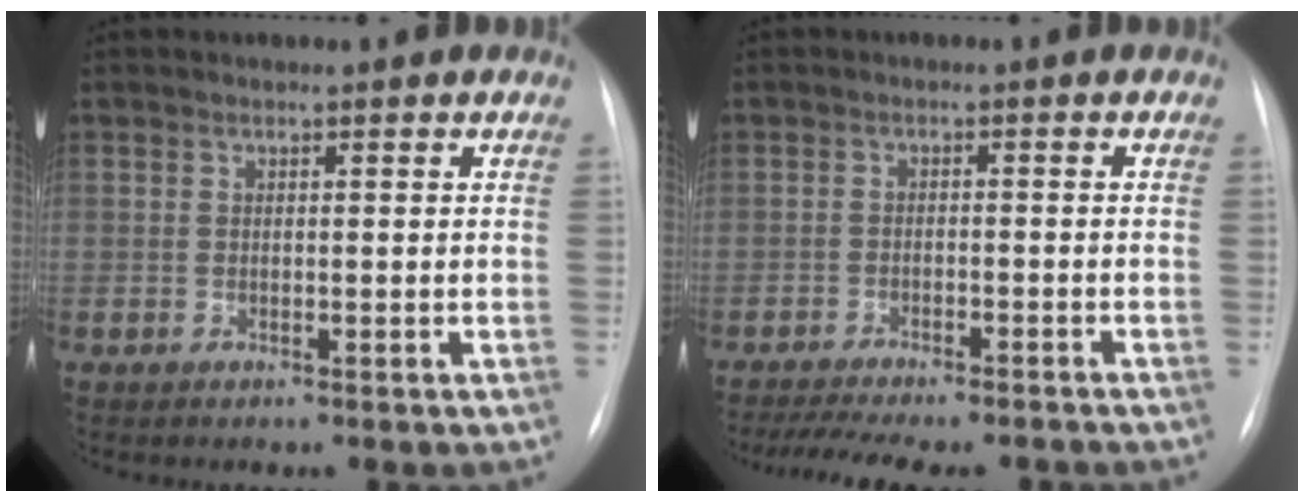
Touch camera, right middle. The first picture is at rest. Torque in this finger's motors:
{"motor_torque": [0.42, -0.41, 0.14, 0.05]}